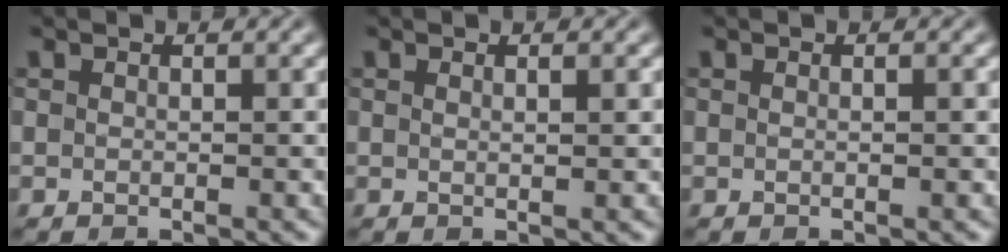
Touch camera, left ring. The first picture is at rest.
{"total": 1.2, "force": [0.4, 0.3, 1.1], "torque": [-0.014, 0.001, 0.003]}
{"total": 1.0, "force": [0.1, 0.3, 0.9], "torque": [-0.011, -0.001, -0.003]}